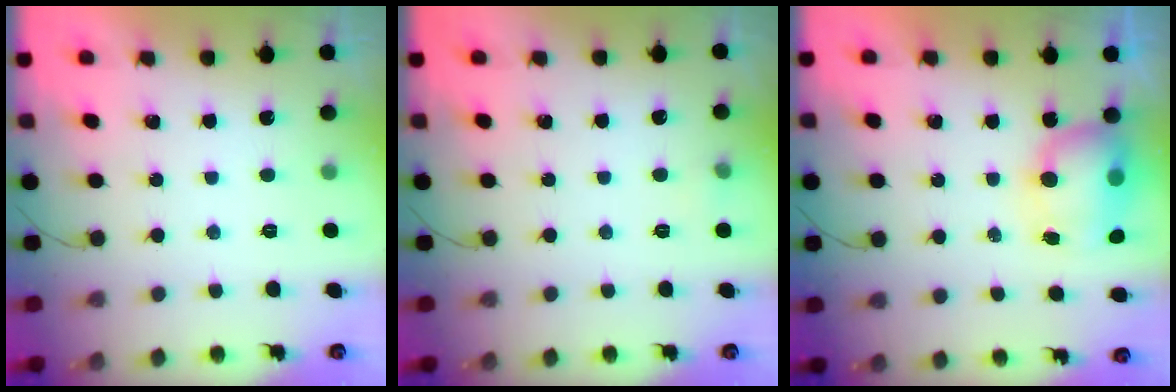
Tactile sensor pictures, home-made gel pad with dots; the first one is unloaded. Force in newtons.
{"total": 3.7, "press": 3.4, "slide": 1.4}
{"total": 8.3, "press": 8.2, "slide": 1.2}